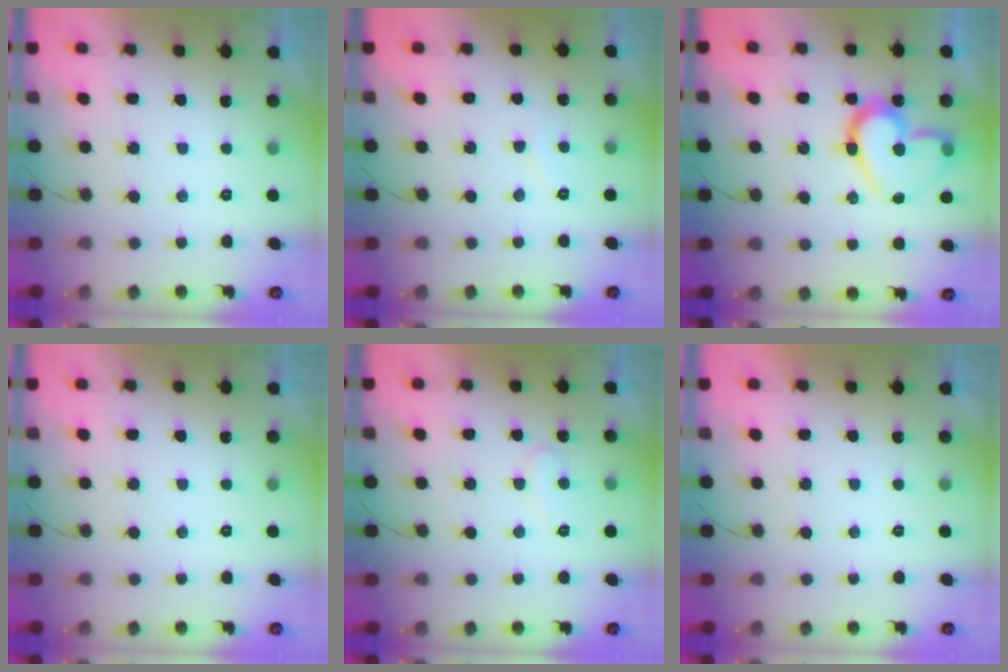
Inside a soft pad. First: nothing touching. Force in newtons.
{"total": 4.8, "press": 4.7, "slide": 0.4}
{"total": 16.9, "press": 16.9, "slide": 1.6}
{"total": 0.0}
{"total": 6.8, "press": 6.7, "slide": 0.6}
{"total": 1.7, "press": 1.7, "slide": 0.0}